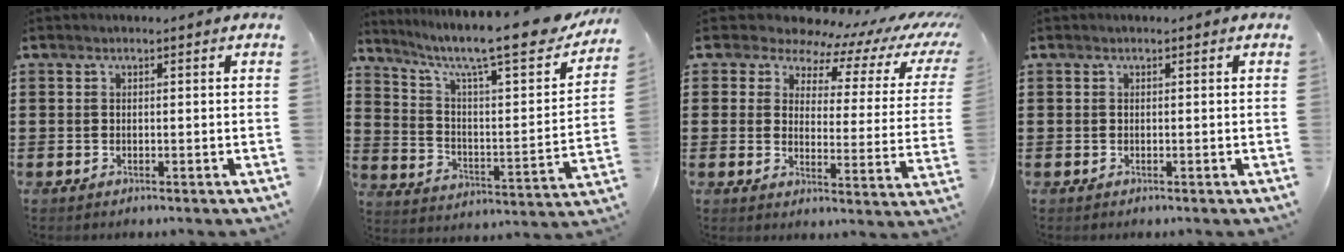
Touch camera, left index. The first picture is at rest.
{"total": 10.8, "force": [8.1, 1.4, 6.9], "torque": [-0.141, -0.056, 0.125]}
{"total": 6.7, "force": [5.7, 3.1, 1.6], "torque": [-0.055, -0.042, 0.094]}
{"total": 0.0}